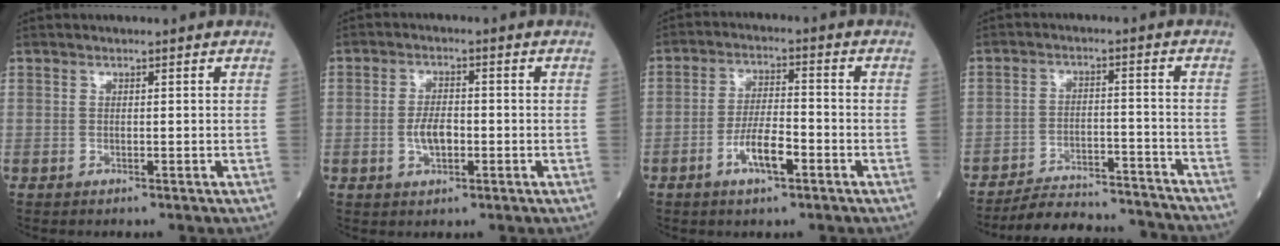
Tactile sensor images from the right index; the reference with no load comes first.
{"total": 4.1, "force": [-0.9, 1.8, 3.6], "torque": [-0.070, 0.002, -0.018]}
{"total": 6.5, "force": [-3.1, 1.7, 5.5], "torque": [-0.108, 0.003, -0.057]}
{"total": 15.0, "force": [-14.5, 1.9, 3.4], "torque": [-0.050, 0.011, -0.202]}